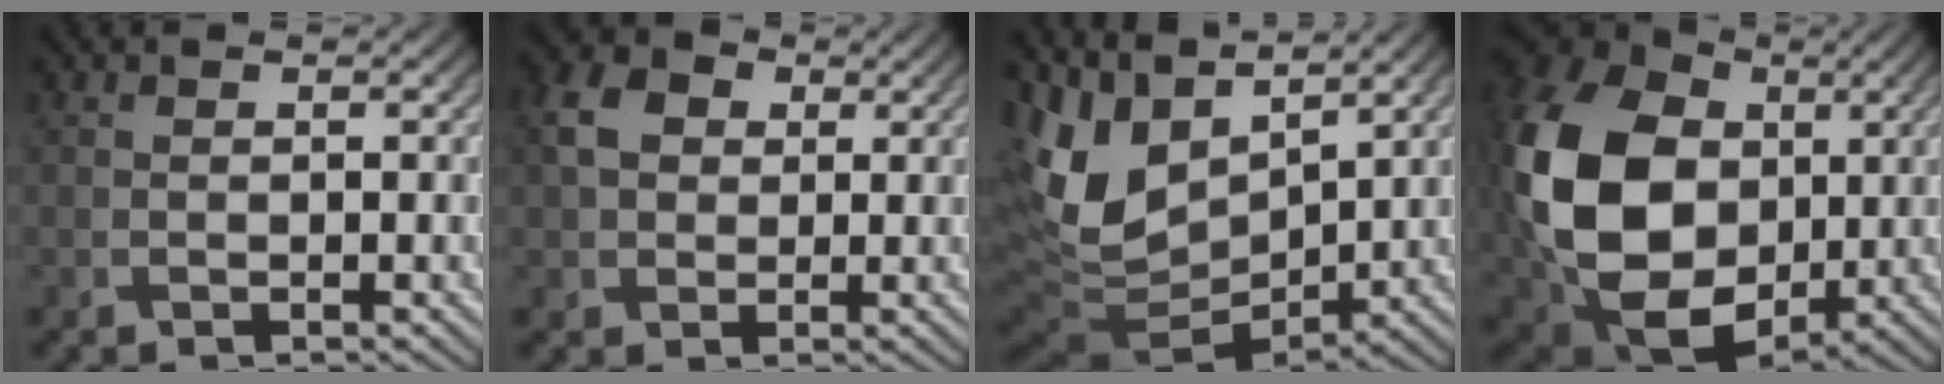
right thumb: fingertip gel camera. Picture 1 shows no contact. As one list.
[{"total": 5.3, "force": [1.3, 4.2, 3.0], "torque": [-0.081, 0.010, 0.018]}, {"total": 12.4, "force": [3.9, 7.6, 8.9], "torque": [-0.215, -0.002, 0.088]}, {"total": 20.3, "force": [1.0, 15.1, 13.5], "torque": [-0.338, -0.017, 0.024]}]